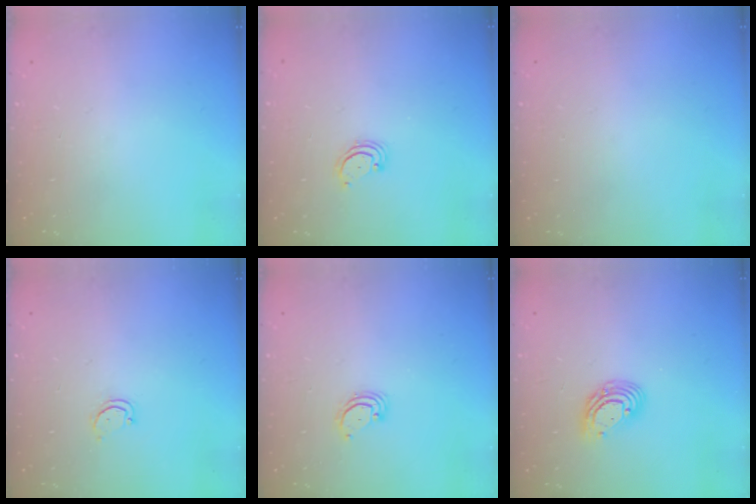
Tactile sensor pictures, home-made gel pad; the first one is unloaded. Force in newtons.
{"total": 2.5, "press": 2.5, "slide": 0.3}
{"total": 0.0}
{"total": 2.7, "press": 2.7, "slide": 0.3}
{"total": 2.8, "press": 2.8, "slide": 0.2}
{"total": 9.2, "press": 9.0, "slide": 1.5}